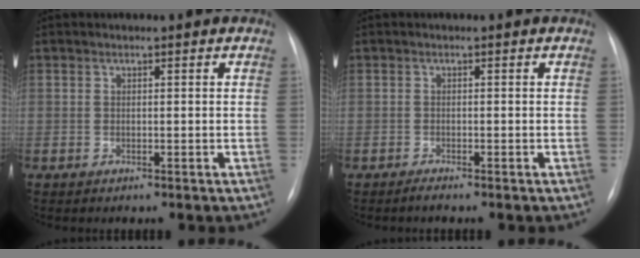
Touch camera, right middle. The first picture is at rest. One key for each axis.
{"total": 0.7, "fx": -0.6, "fy": -0.2, "fz": 0.3, "tx": -0.010, "ty": -0.005, "tz": -0.009}